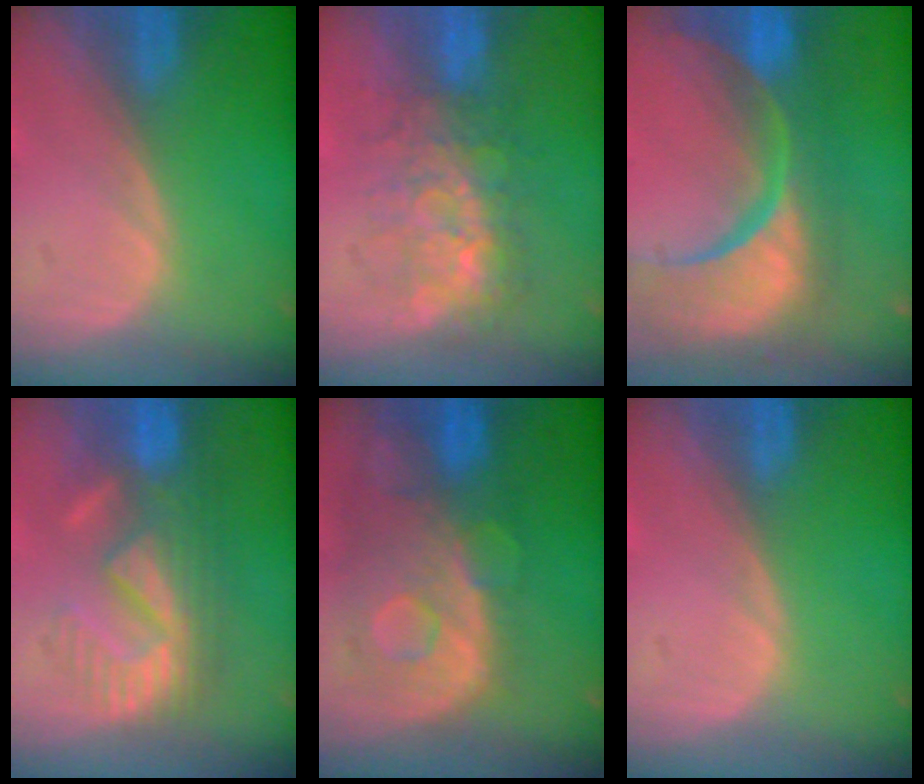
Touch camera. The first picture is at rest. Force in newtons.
{"total": 7.6, "press": 7.2, "slide": 2.4}
{"total": 15.3, "press": 12.1, "slide": 9.4}
{"total": 8.9, "press": 8.8, "slide": 1.8}
{"total": 11.3, "press": 9.7, "slide": 5.7}
{"total": 0.0}